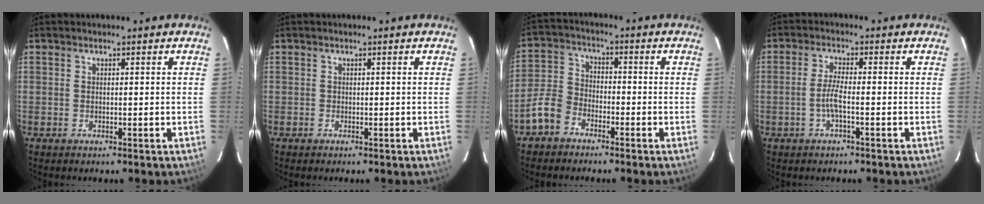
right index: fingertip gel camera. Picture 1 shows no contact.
{"total": 0.0}
{"total": 6.6, "force": [-4.4, 4.2, 2.5], "torque": [-0.062, 0.019, -0.092]}
{"total": 3.7, "force": [-1.2, 0.2, 3.5], "torque": [-0.074, 0.001, -0.025]}